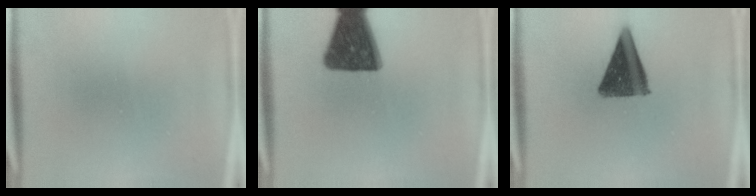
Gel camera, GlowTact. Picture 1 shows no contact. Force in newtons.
{"total": 14.9}
{"total": 11.6}